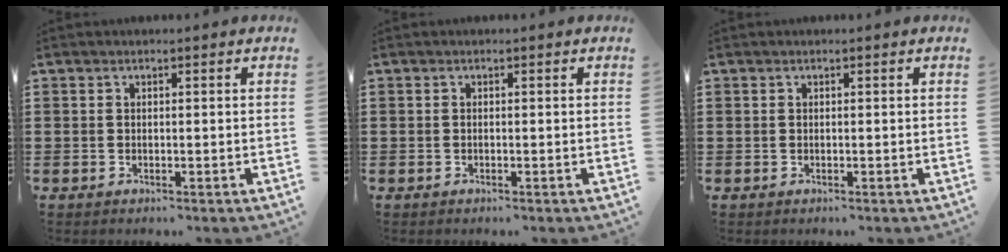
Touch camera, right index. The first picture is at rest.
{"total": 0.0}
{"total": 0.0}